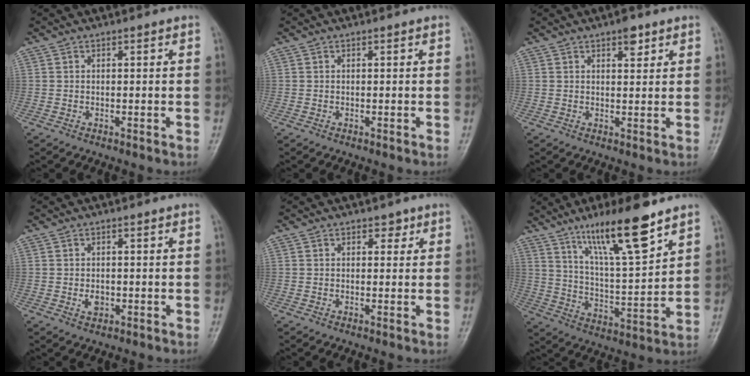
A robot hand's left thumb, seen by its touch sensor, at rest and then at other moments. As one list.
[{"total": 0.0}, {"total": 1.6, "force": [1.0, 0.7, 1.1], "torque": [-0.010, -0.003, 0.012]}, {"total": 2.3, "force": [-0.4, 1.7, 1.5], "torque": [-0.018, 0.000, -0.004]}, {"total": 2.0, "force": [1.1, 1.4, 1.0], "torque": [0.004, -0.003, 0.011]}, {"total": 15.2, "force": [10.2, 2.5, 11.1], "torque": [-0.183, -0.059, 0.187]}]